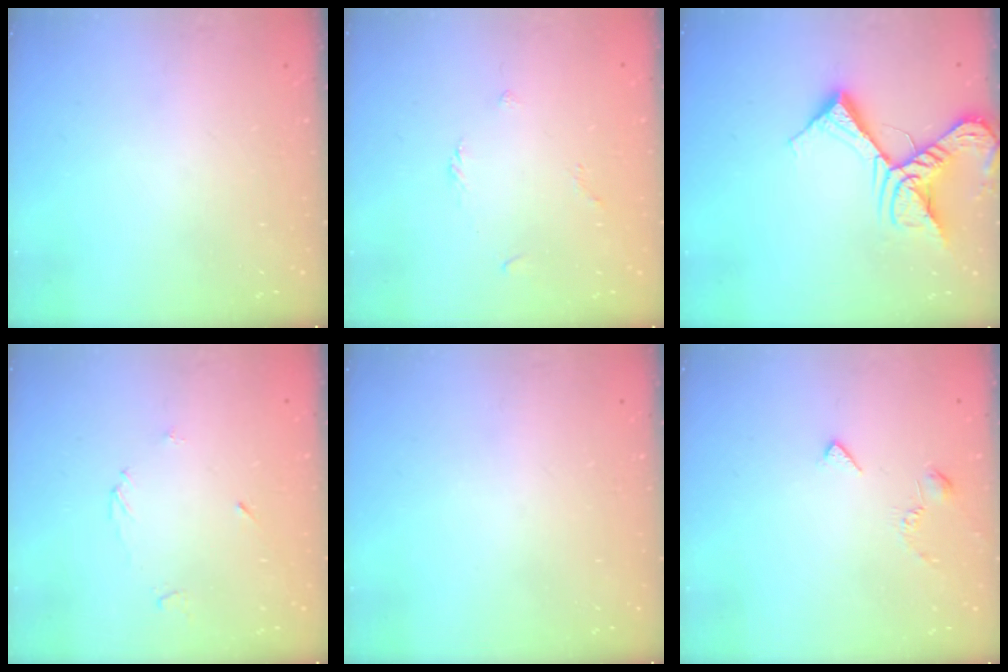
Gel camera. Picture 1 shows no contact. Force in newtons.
{"total": 2.0, "press": 1.9, "slide": 0.6}
{"total": 17.6, "press": 17.4, "slide": 2.2}
{"total": 4.4, "press": 4.4, "slide": 0.5}
{"total": 0.0}
{"total": 3.0, "press": 2.9, "slide": 0.7}